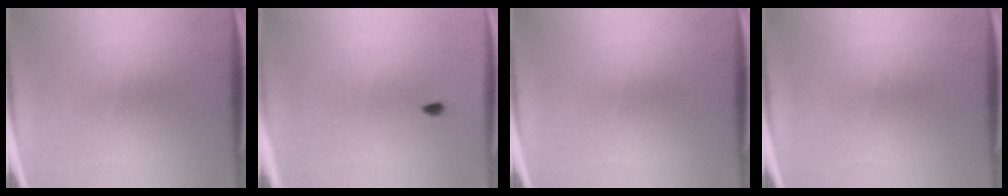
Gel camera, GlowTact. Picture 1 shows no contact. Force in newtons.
{"total": 0.6}
{"total": 0.0}
{"total": 0.0}